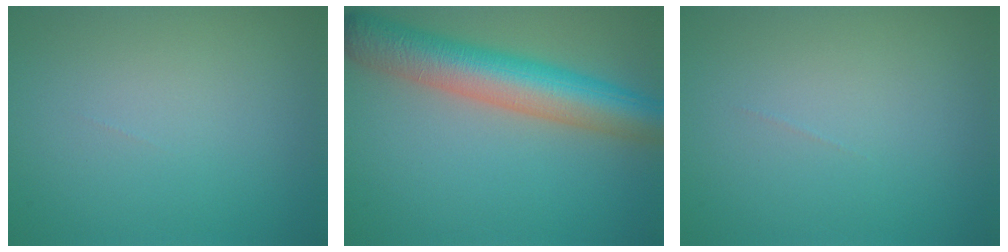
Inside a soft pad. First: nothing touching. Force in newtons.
{"total": 8.7, "press": 8.7, "slide": 0.3}
{"total": 0.0}